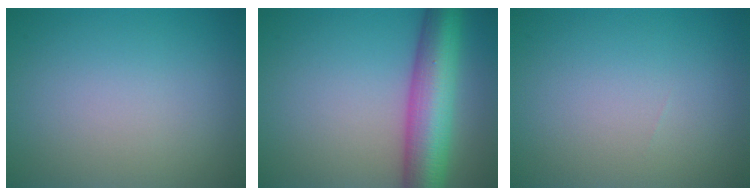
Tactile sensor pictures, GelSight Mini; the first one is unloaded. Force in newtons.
{"total": 8.9, "press": 8.9, "slide": 0.2}
{"total": 0.0}